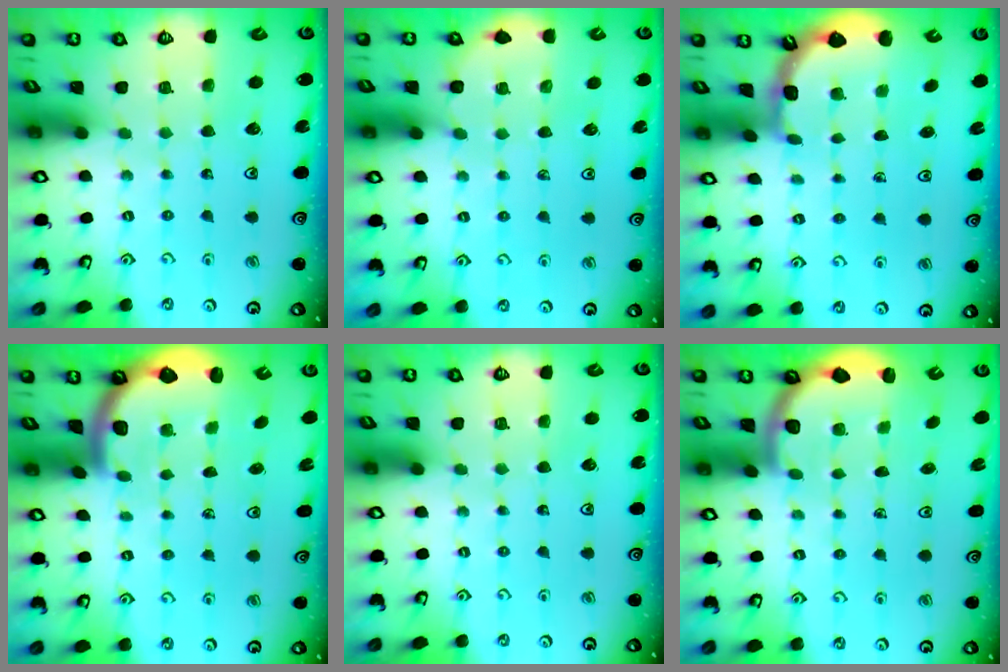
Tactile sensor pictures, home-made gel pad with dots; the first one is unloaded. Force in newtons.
{"total": 5.9, "press": 5.8, "slide": 1.1}
{"total": 2.1, "press": 2.1, "slide": 0.2}
{"total": 2.5, "press": 2.5, "slide": 0.4}
{"total": 0.0}
{"total": 2.6, "press": 2.5, "slide": 0.6}